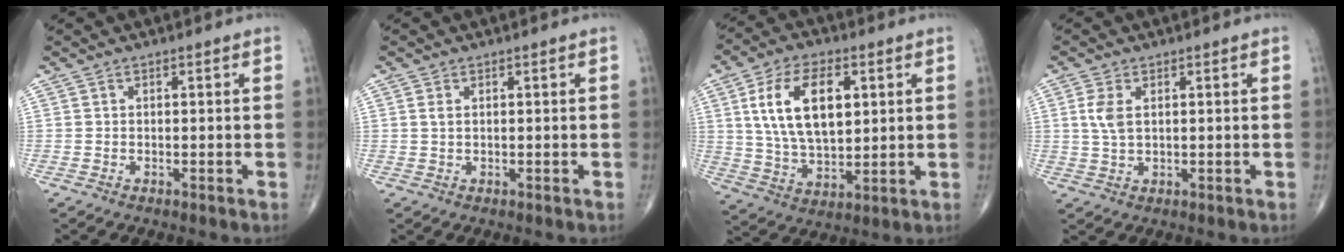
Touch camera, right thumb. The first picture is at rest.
{"total": 1.1, "force": [0.4, 0.6, 0.9], "torque": [-0.021, 0.006, 0.011]}
{"total": 15.8, "force": [4.1, 8.6, 12.6], "torque": [-0.214, -0.009, 0.081]}
{"total": 4.0, "force": [1.1, 2.1, 3.3], "torque": [-0.073, 0.001, 0.023]}